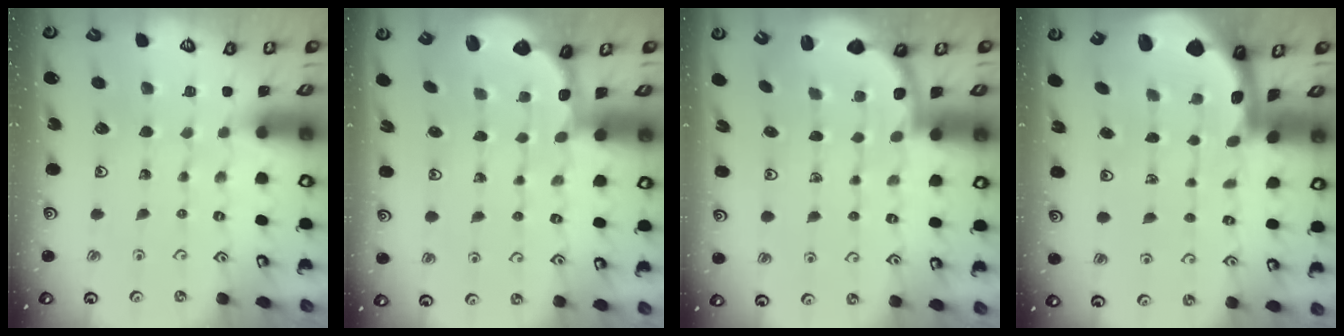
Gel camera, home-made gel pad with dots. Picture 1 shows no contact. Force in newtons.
{"total": 2.9, "press": 2.0, "slide": 2.1}
{"total": 3.5, "press": 2.8, "slide": 2.0}
{"total": 2.6, "press": 2.6, "slide": 0.6}